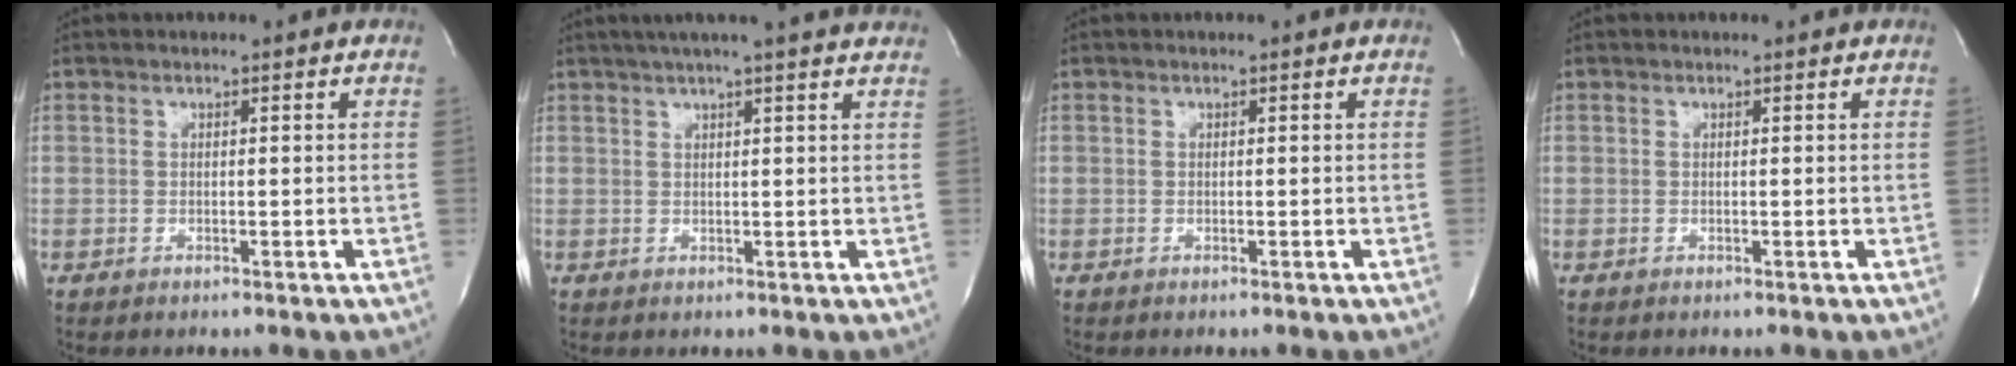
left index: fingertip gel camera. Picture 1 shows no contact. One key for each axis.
{"total": 11.7, "fx": 10.0, "fy": -0.3, "fz": 6.1, "tx": -0.102, "ty": 0.031, "tz": 0.117}
{"total": 0.0}
{"total": 0.0}